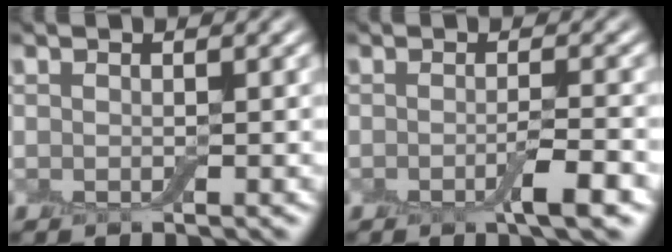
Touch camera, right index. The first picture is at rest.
{"total": 2.6, "force": [-1.2, 0.3, 2.3], "torque": [-0.038, -0.006, -0.020]}